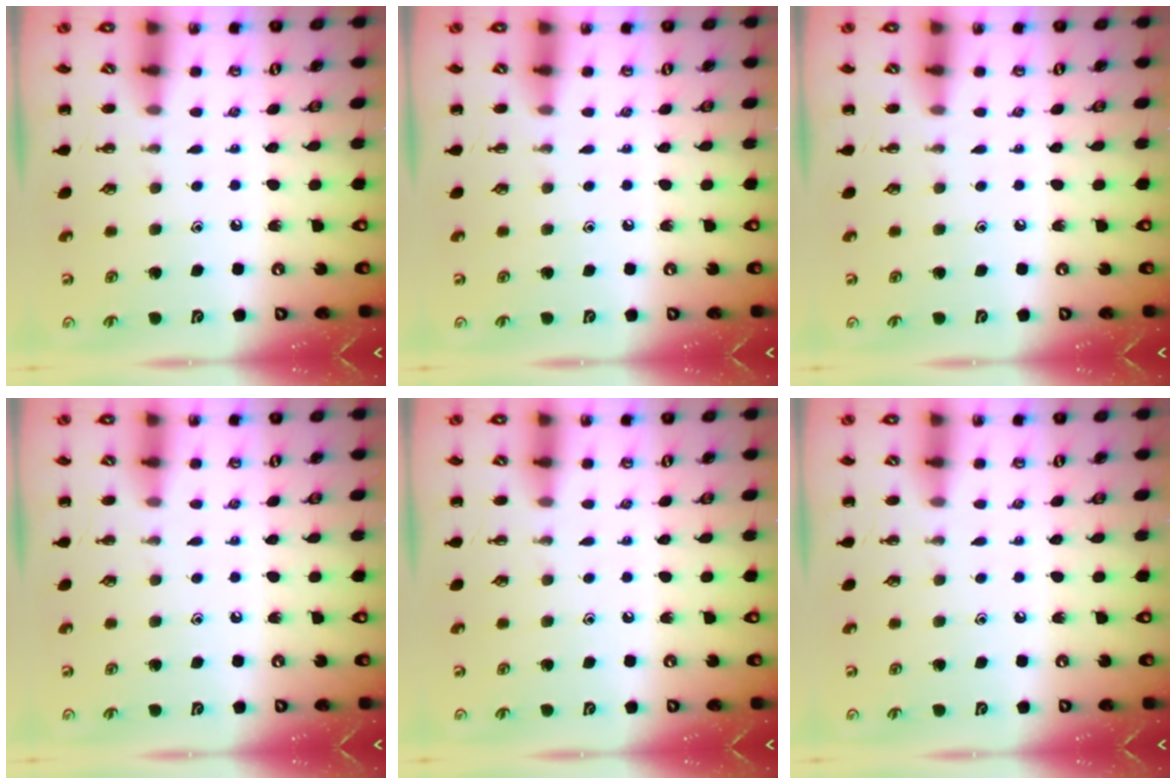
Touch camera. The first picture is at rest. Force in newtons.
{"total": 0.0}
{"total": 0.0}
{"total": 0.0}
{"total": 0.0}
{"total": 0.0}